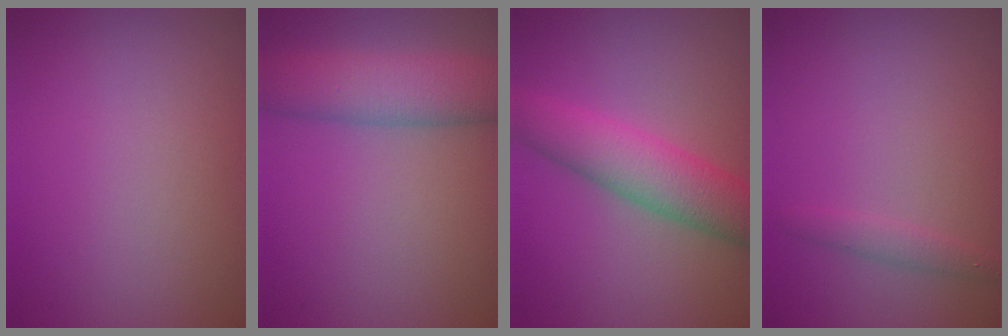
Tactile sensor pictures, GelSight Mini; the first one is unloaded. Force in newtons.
{"total": 5.9, "press": 5.9, "slide": 0.2}
{"total": 5.5, "press": 5.5, "slide": 0.1}
{"total": 1.3, "press": 1.3, "slide": 0.0}